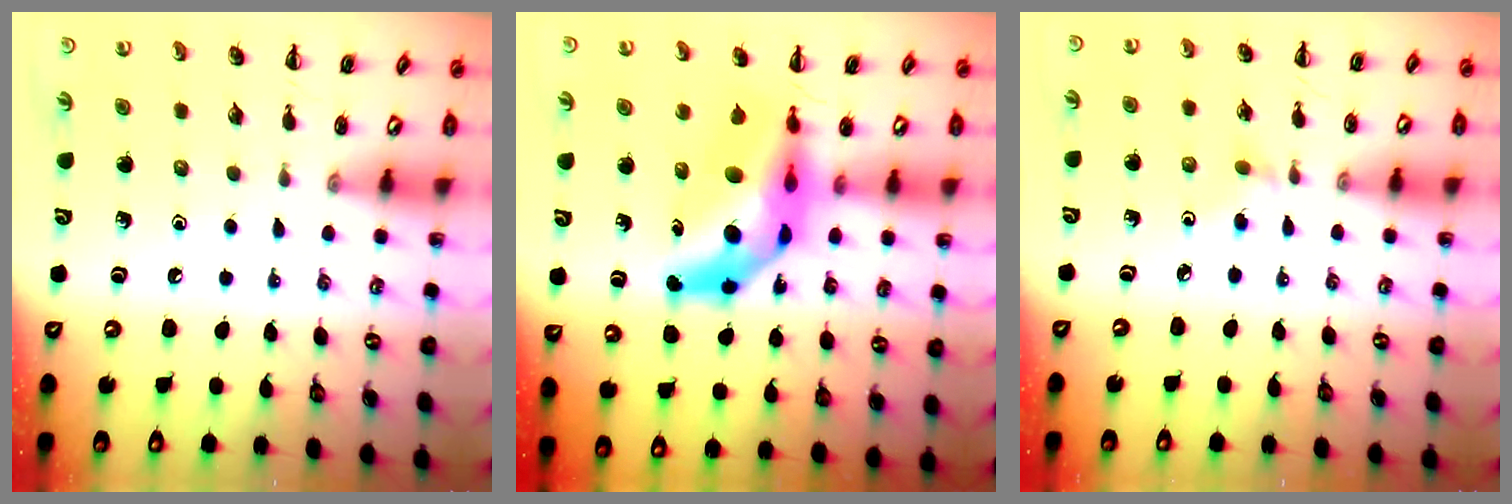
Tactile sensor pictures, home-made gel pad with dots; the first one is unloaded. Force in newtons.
{"total": 13.4, "press": 12.7, "slide": 4.2}
{"total": 2.9, "press": 2.6, "slide": 1.2}